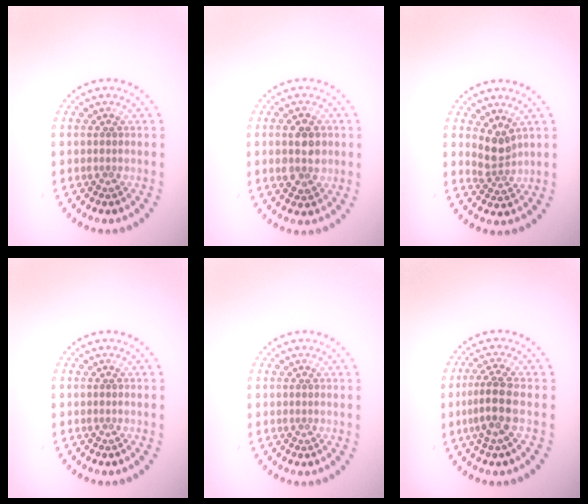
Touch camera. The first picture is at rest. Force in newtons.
{"total": 3.2, "press": 3.1, "slide": 0.2}
{"total": 2.4, "press": 1.8, "slide": 1.6}
{"total": 0.0}
{"total": 0.0}
{"total": 3.1, "press": 2.6, "slide": 1.7}